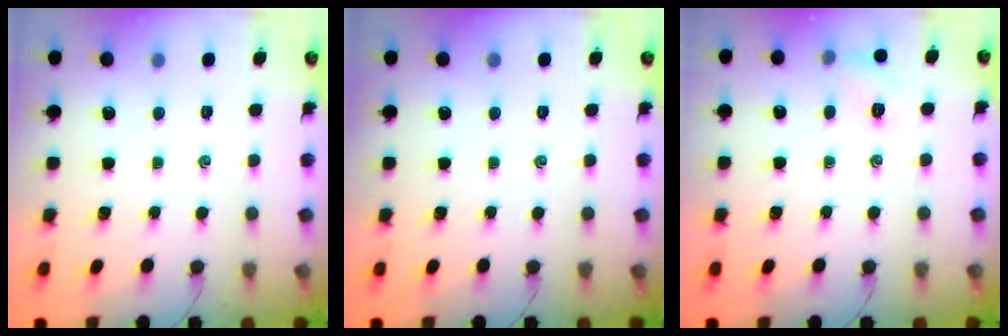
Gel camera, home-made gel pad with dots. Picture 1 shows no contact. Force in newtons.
{"total": 0.0}
{"total": 7.2, "press": 7.0, "slide": 1.4}